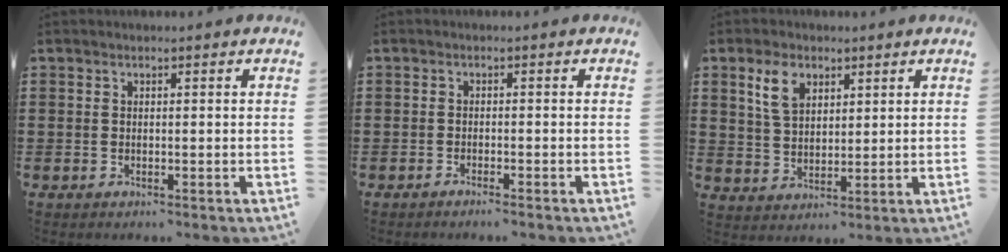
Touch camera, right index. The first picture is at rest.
{"total": 1.0, "force": [-0.9, -0.1, 0.4], "torque": [-0.008, -0.001, -0.018]}
{"total": 6.0, "force": [3.3, 3.7, 3.4], "torque": [-0.076, 0.010, 0.059]}